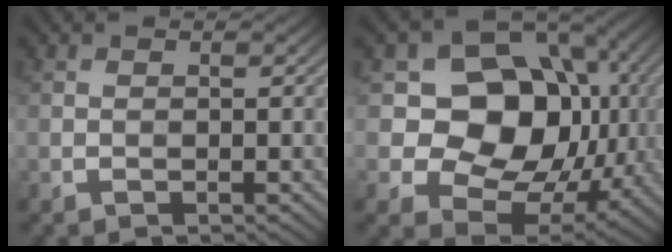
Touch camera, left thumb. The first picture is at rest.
{"total": 15.5, "force": [2.1, 12.4, 9.0], "torque": [-0.151, 0.001, 0.031]}